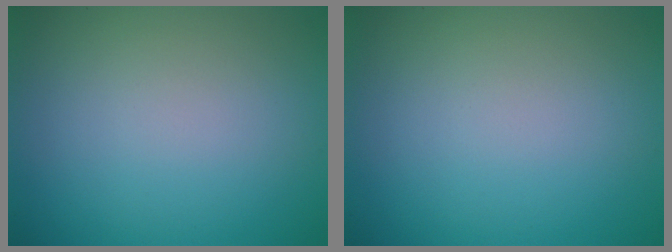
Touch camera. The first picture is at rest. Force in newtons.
{"total": 0.0}